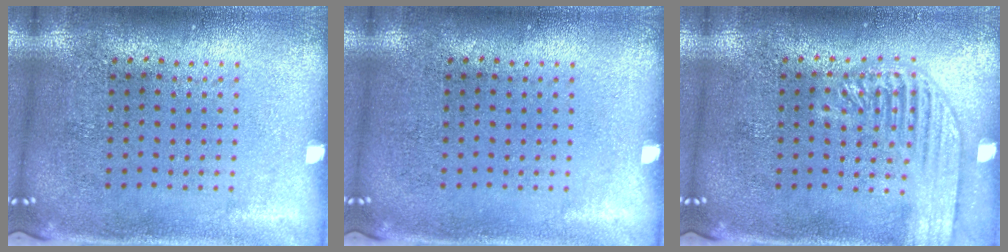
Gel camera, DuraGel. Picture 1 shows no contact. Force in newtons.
{"total": 0.0}
{"total": 1.8, "press": 1.7, "slide": 0.2}